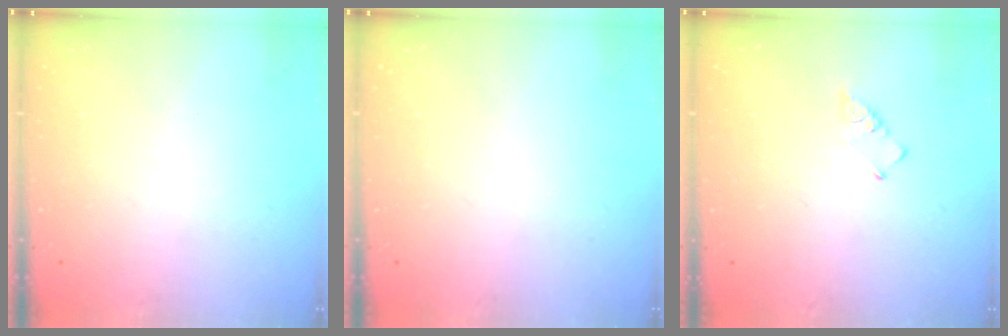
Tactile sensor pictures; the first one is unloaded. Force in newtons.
{"total": 0.0}
{"total": 1.9, "press": 1.9, "slide": 0.3}